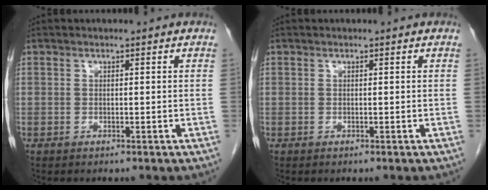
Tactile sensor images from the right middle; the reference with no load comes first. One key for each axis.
{"total": 0.0}